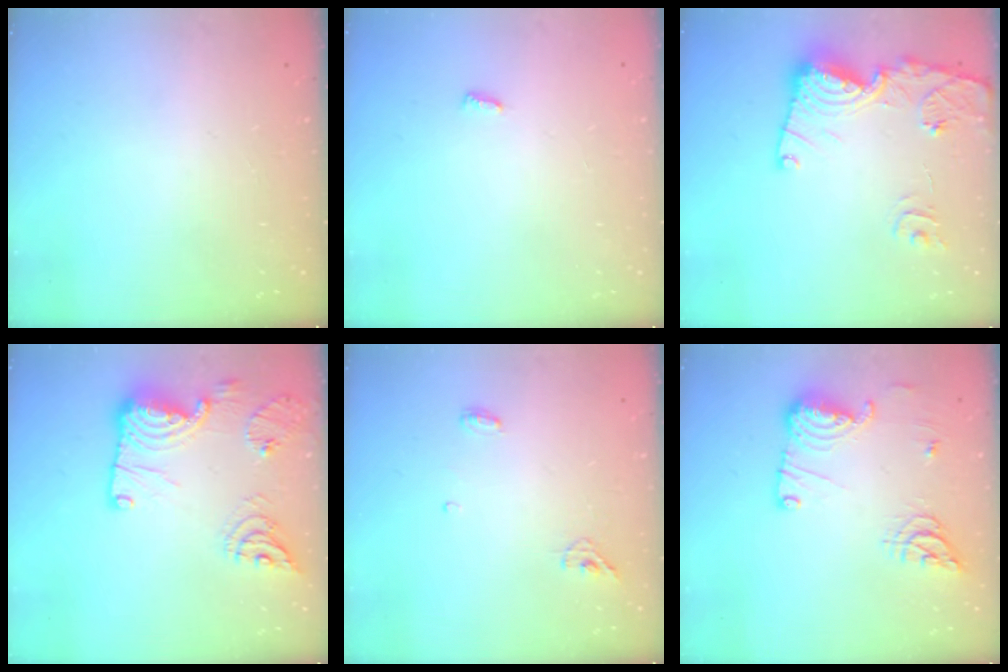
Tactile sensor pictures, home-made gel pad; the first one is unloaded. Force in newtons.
{"total": 2.8, "press": 2.8, "slide": 0.4}
{"total": 16.2, "press": 16.2, "slide": 1.6}
{"total": 19.2, "press": 19.2, "slide": 1.1}
{"total": 5.1, "press": 5.0, "slide": 1.1}
{"total": 17.5, "press": 16.1, "slide": 6.9}